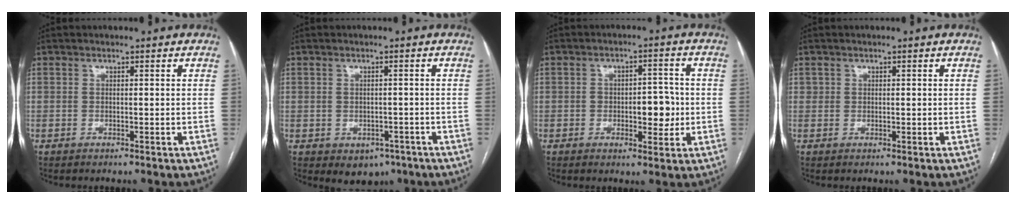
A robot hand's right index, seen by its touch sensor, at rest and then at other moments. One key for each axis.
{"total": 4.1, "fx": -2.0, "fy": 3.1, "fz": 1.7, "tx": -0.011, "ty": 0.002, "tz": -0.013}
{"total": 6.1, "fx": -0.8, "fy": 2.9, "fz": 5.3, "tx": -0.068, "ty": 0.008, "tz": -0.007}
{"total": 0.9, "fx": 0.2, "fy": 0.7, "fz": 0.5, "tx": -0.010, "ty": 0.004, "tz": 0.006}